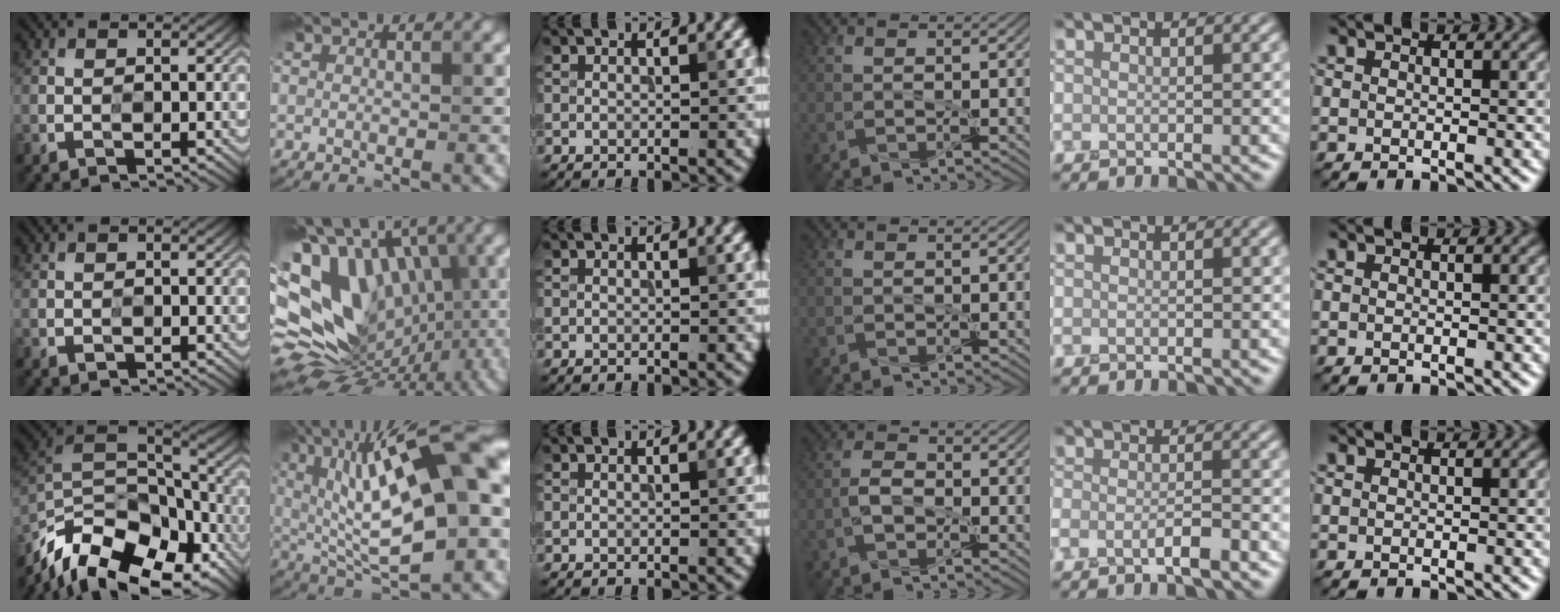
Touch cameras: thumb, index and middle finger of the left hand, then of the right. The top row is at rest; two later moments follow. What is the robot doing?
{"motion": "peel", "object": "sticker"}